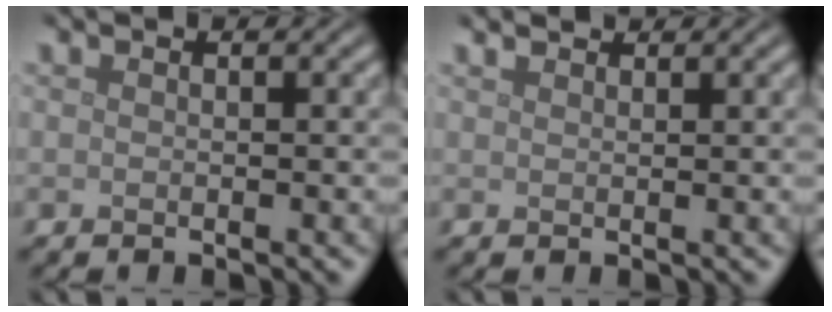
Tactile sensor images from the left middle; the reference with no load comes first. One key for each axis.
{"total": 1.4, "fx": 1.3, "fy": 0.2, "fz": 0.4, "tx": -0.011, "ty": 0.000, "tz": 0.019}